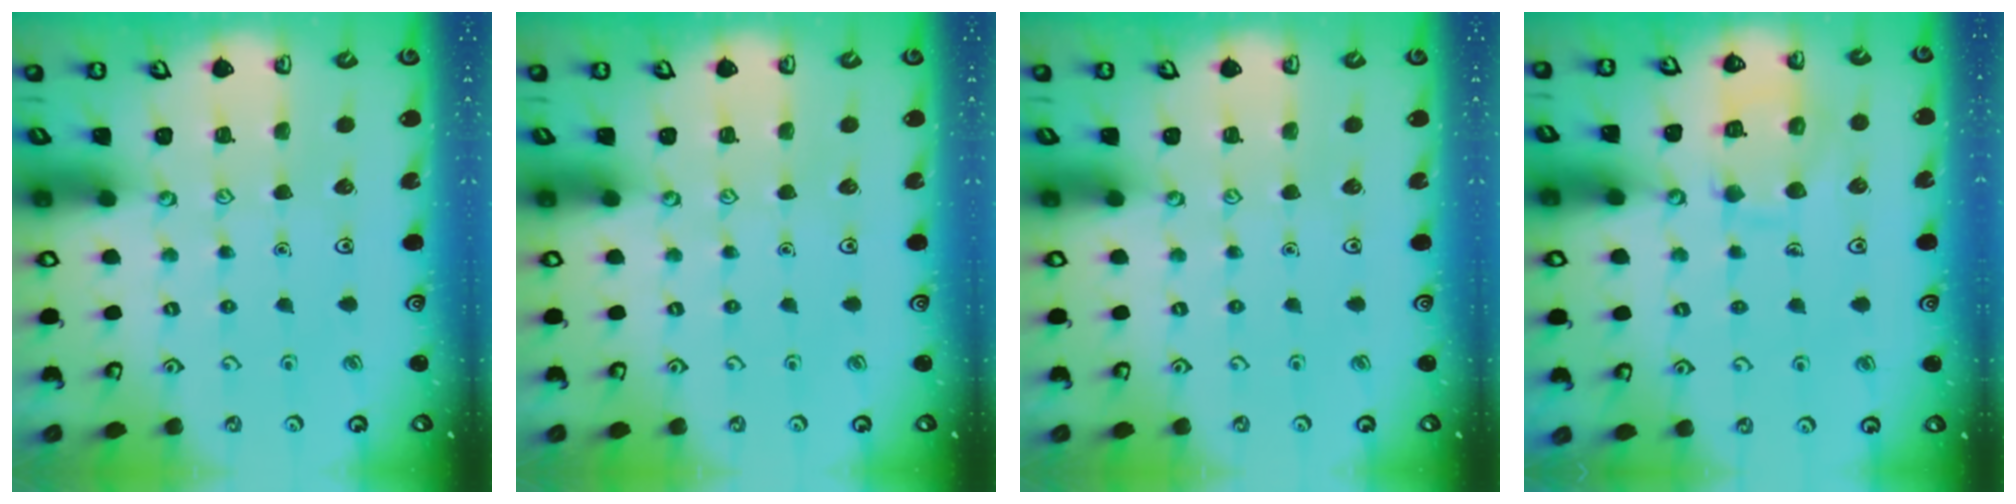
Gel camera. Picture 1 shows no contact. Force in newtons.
{"total": 0.0}
{"total": 0.0}
{"total": 11.0, "press": 11.0, "slide": 0.9}